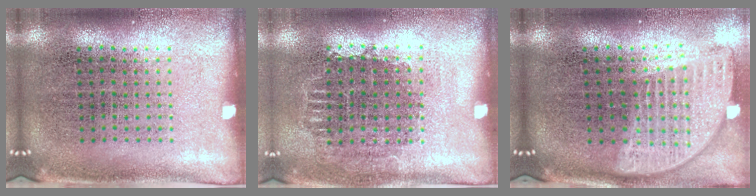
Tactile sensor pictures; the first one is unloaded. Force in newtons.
{"total": 0.7, "press": 0.7, "slide": 0.1}
{"total": 2.0, "press": 1.6, "slide": 1.1}